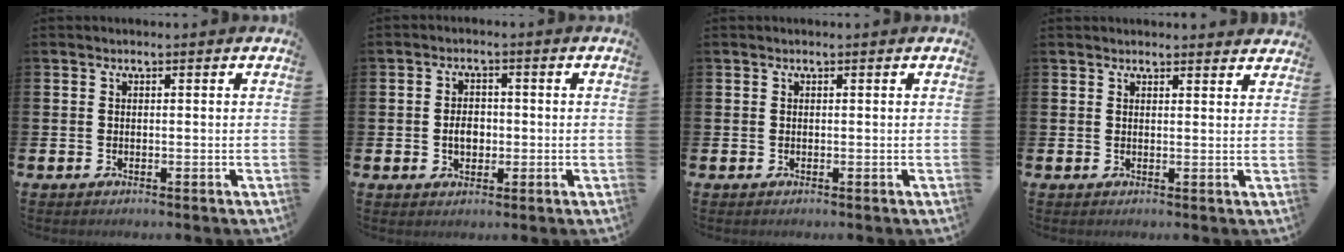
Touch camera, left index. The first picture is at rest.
{"total": 3.1, "force": [-0.5, 2.3, 2.1], "torque": [-0.015, -0.006, -0.018]}
{"total": 0.0}
{"total": 1.8, "force": [1.8, 0.2, -0.3], "torque": [0.016, -0.014, 0.030]}